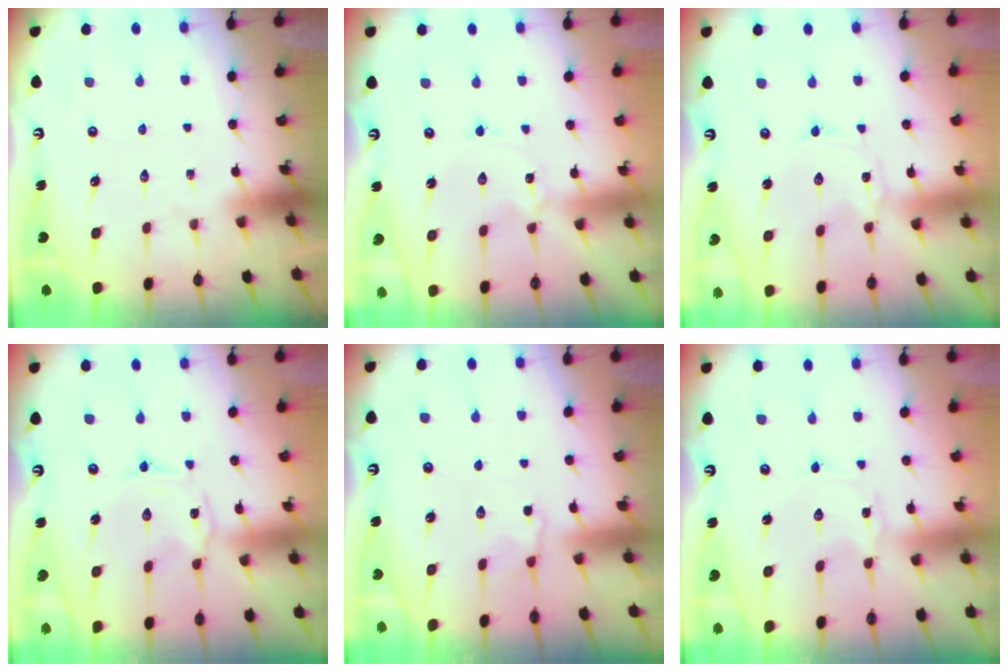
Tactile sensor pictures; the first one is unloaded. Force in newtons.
{"total": 0.0}
{"total": 0.0}
{"total": 1.2, "press": 1.2, "slide": 0.2}
{"total": 3.0, "press": 2.5, "slide": 1.6}
{"total": 0.6, "press": 0.6, "slide": 0.1}